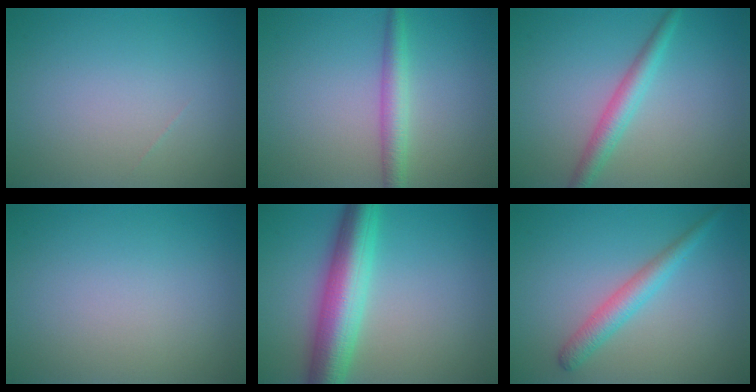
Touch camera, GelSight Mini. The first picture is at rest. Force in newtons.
{"total": 2.6, "press": 2.6, "slide": 0.1}
{"total": 2.7, "press": 2.7, "slide": 0.1}
{"total": 0.0}
{"total": 7.3, "press": 7.3, "slide": 0.1}
{"total": 2.7, "press": 2.7, "slide": 0.1}